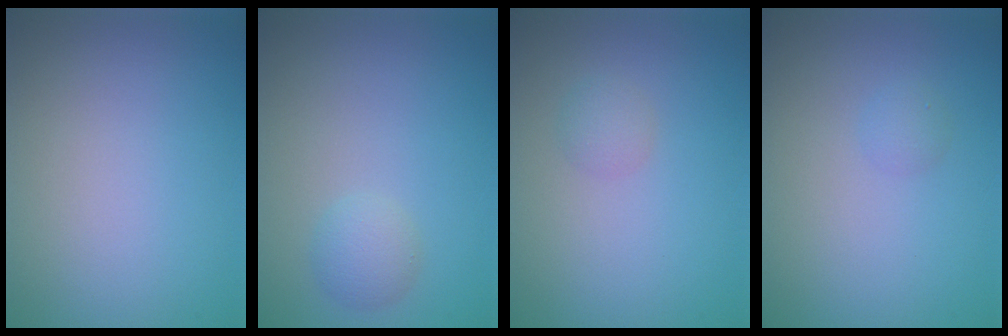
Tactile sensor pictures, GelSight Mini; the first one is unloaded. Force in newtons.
{"total": 1.7, "press": 1.7, "slide": 0.0}
{"total": 1.2, "press": 1.2, "slide": 0.0}
{"total": 0.9, "press": 0.9, "slide": 0.0}